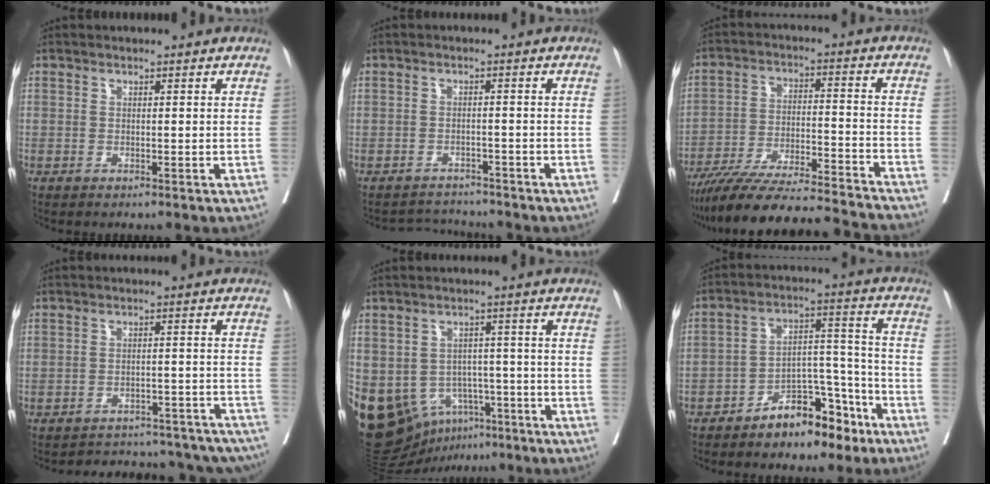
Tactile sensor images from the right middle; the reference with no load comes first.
{"total": 3.5, "force": [-3.2, 1.2, -0.9], "torque": [0.010, 0.006, -0.049]}
{"total": 21.4, "force": [-19.6, 0.6, 8.5], "torque": [-0.139, -0.021, -0.305]}
{"total": 22.3, "force": [-20.2, 6.4, 6.7], "torque": [-0.086, 0.010, -0.242]}
{"total": 19.0, "force": [-8.8, 14.1, 9.2], "torque": [-0.218, 0.009, -0.117]}
{"total": 10.9, "force": [-7.8, 4.9, 5.8], "torque": [-0.090, 0.035, -0.127]}